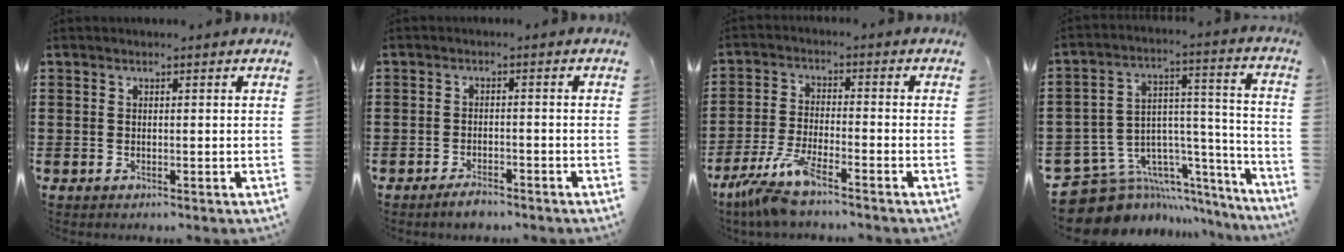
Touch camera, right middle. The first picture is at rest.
{"total": 2.5, "force": [-2.2, 0.7, 0.9], "torque": [-0.017, 0.005, -0.043]}
{"total": 7.3, "force": [-5.7, 0.6, 4.4], "torque": [-0.109, -0.020, -0.113]}
{"total": 9.6, "force": [-7.3, 5.8, 2.1], "torque": [-0.069, -0.003, -0.130]}